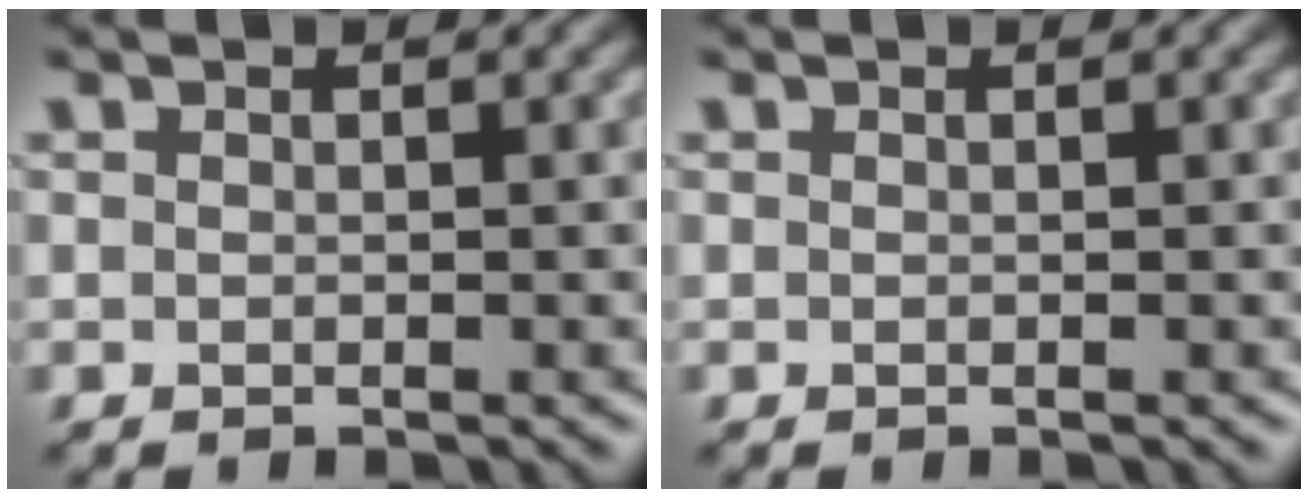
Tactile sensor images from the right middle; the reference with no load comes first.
{"total": 0.0}